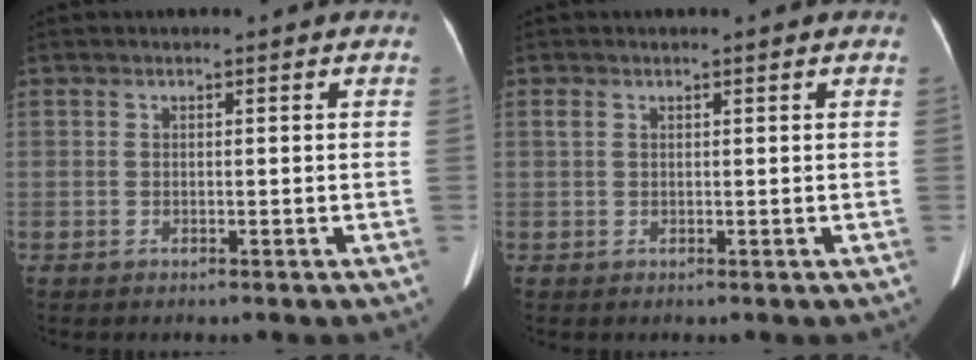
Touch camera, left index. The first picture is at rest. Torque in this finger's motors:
{"motor_torque": [0.18, -0.07, 0.10, 0.01]}